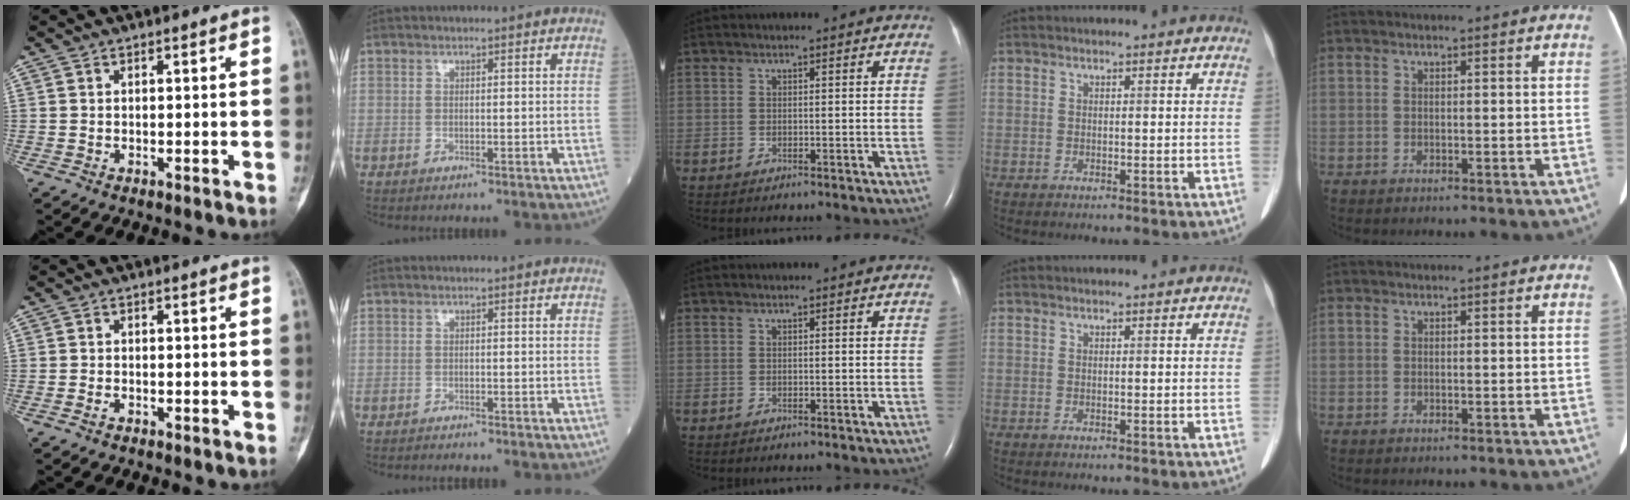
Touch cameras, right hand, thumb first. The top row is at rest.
{"thumb": {"total": 0.7, "force": [-0.5, 0.4, 0.3], "torque": [-0.003, 0.002, -0.012]}, "index": {"total": 1.3, "force": [-1.2, -0.1, 0.5], "torque": [-0.009, 0.000, -0.013]}}